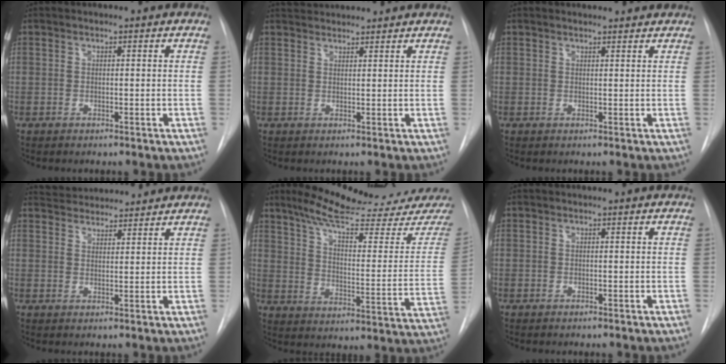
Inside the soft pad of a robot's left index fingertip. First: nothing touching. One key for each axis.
{"total": 5.0, "fx": 4.9, "fy": 0.7, "fz": 0.7, "tx": -0.013, "ty": 0.037, "tz": 0.072}
{"total": 3.5, "fx": 3.4, "fy": 0.8, "fz": 0.7, "tx": -0.011, "ty": 0.014, "tz": 0.038}
{"total": 9.3, "fx": 8.9, "fy": 1.8, "fz": 1.9, "tx": -0.028, "ty": 0.026, "tz": 0.129}
{"total": 21.3, "fx": 19.2, "fy": 0.3, "fz": 9.4, "tx": -0.136, "ty": -0.069, "tz": 0.260}
{"total": 0.0}